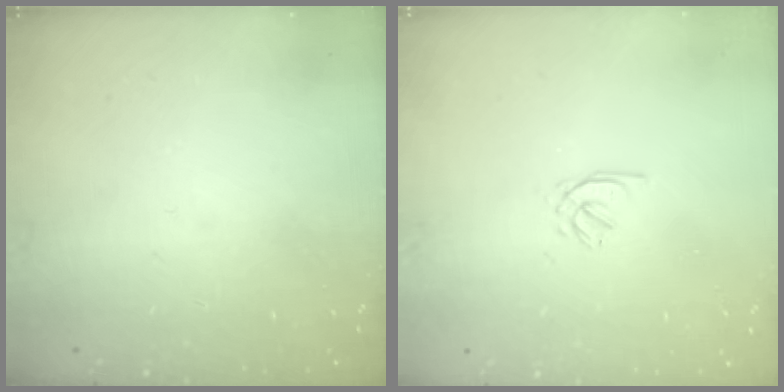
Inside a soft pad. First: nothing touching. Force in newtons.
{"total": 0.9, "press": 0.8, "slide": 0.4}